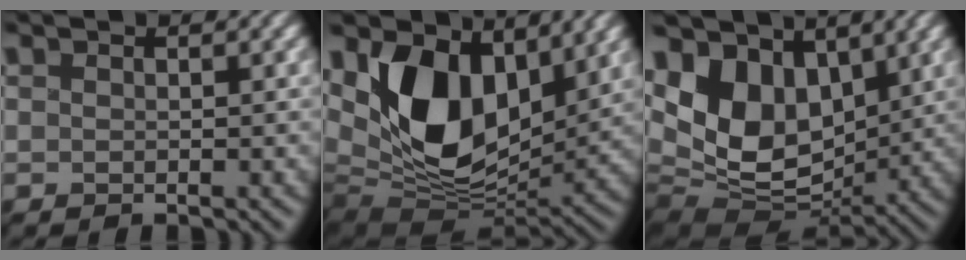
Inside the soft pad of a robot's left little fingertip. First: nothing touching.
{"total": 11.8, "force": [3.4, 7.6, 8.4], "torque": [-0.143, -0.009, 0.052]}
{"total": 10.2, "force": [2.6, 7.0, 6.9], "torque": [-0.157, 0.006, 0.032]}